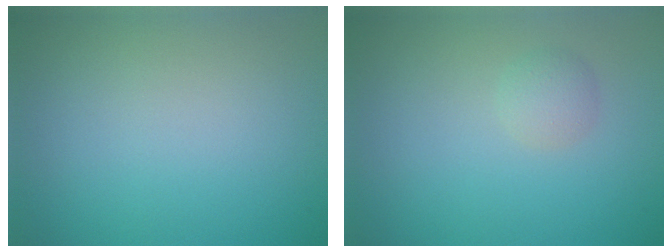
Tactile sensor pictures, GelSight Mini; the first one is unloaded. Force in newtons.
{"total": 1.4, "press": 1.4, "slide": 0.1}